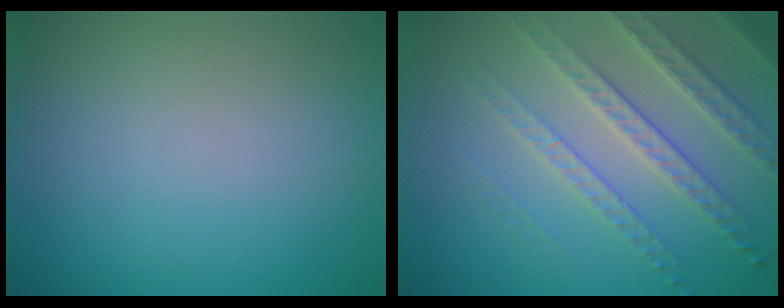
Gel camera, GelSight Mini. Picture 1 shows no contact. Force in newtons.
{"total": 4.7, "press": 4.0, "slide": 2.5}